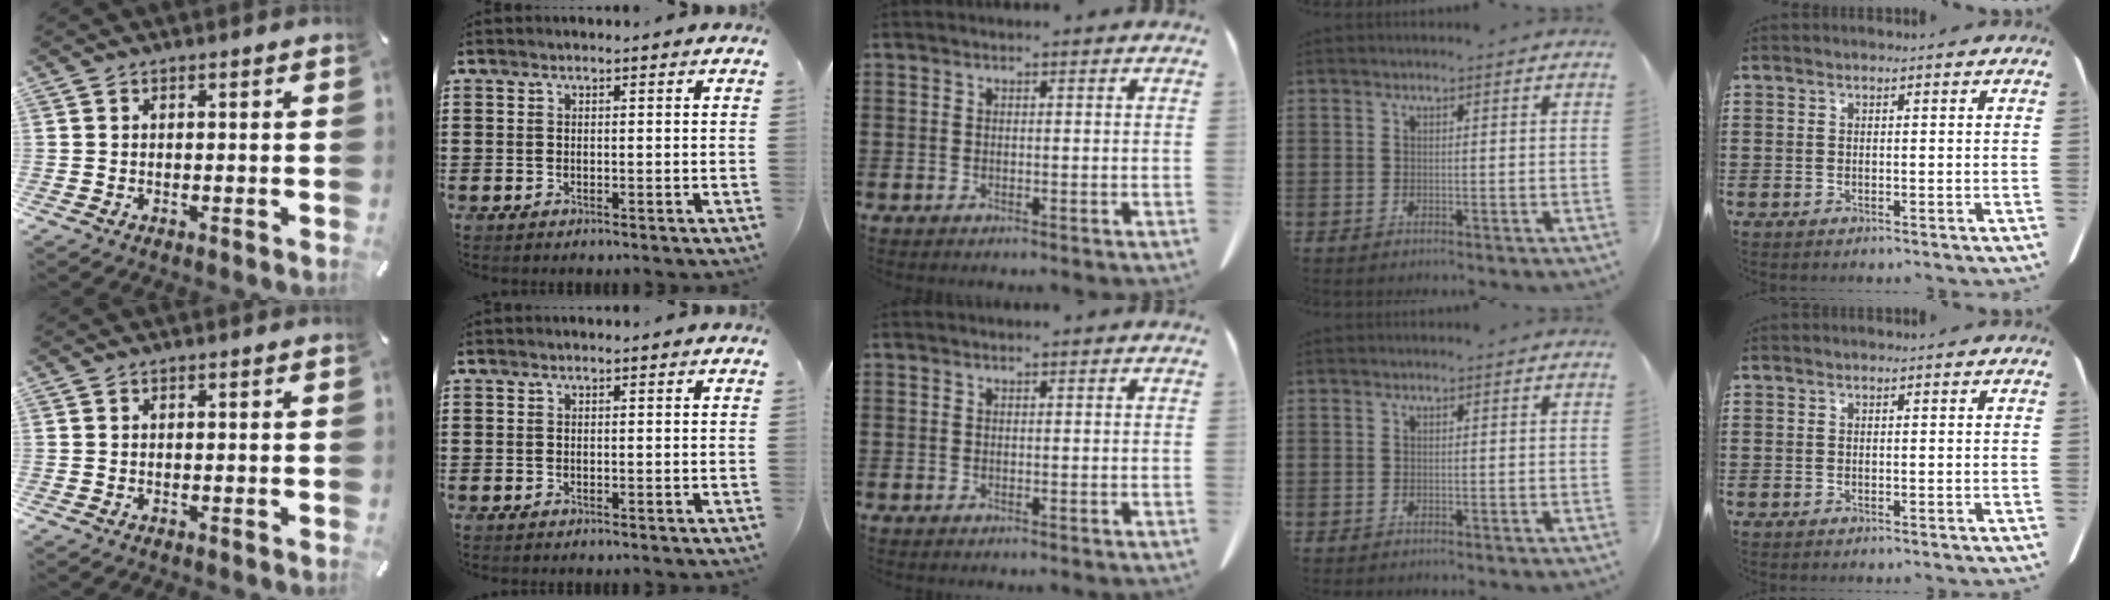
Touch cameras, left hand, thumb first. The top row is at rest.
{}